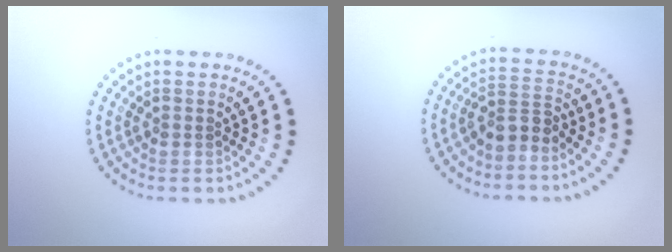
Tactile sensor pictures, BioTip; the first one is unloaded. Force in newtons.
{"total": 2.5, "press": 2.1, "slide": 1.4}